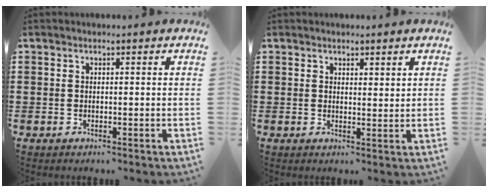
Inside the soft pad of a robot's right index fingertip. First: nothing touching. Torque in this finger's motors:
{"motor_torque": [-0.17, 0.29, -0.06, 0.00]}